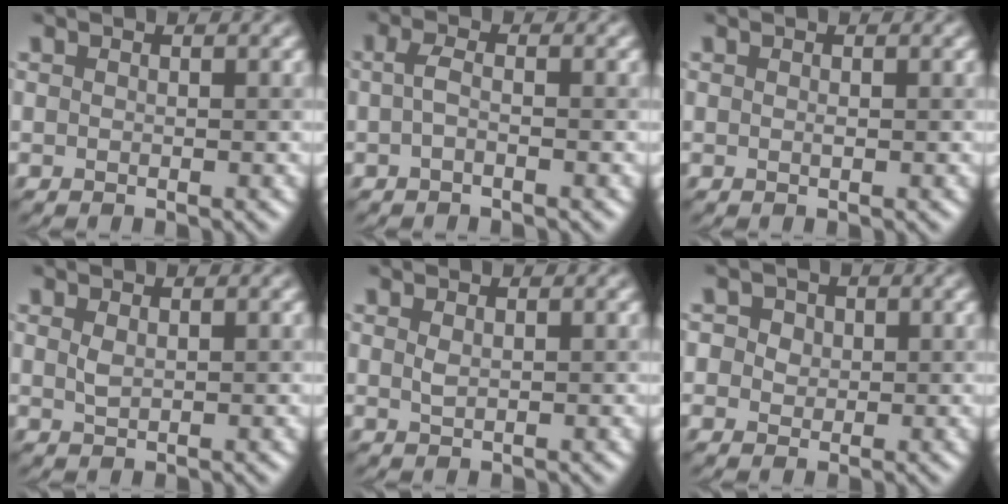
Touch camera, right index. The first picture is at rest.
{"total": 1.2, "force": [-0.3, 0.3, 1.1], "torque": [-0.026, 0.005, -0.006]}
{"total": 0.0}
{"total": 0.8, "force": [0.5, 0.3, 0.6], "torque": [-0.016, 0.007, 0.014]}
{"total": 0.6, "force": [0.4, 0.1, 0.4], "torque": [-0.011, 0.007, 0.012]}
{"total": 3.4, "force": [1.4, 2.8, 1.4], "torque": [-0.009, 0.030, 0.003]}